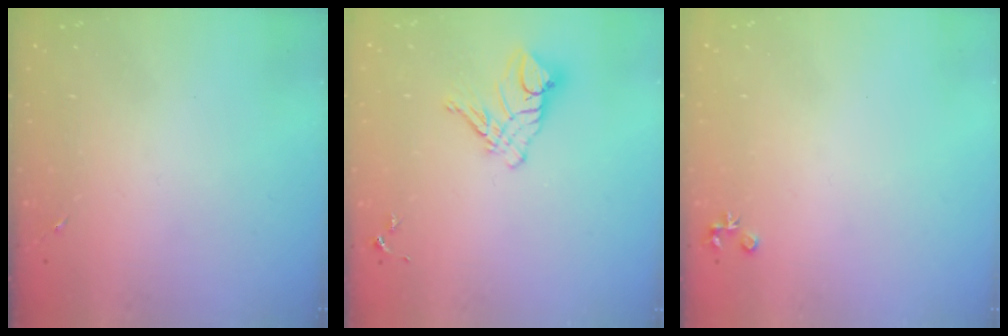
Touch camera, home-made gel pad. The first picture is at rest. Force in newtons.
{"total": 10.7, "press": 10.6, "slide": 1.1}
{"total": 3.7, "press": 3.6, "slide": 0.4}